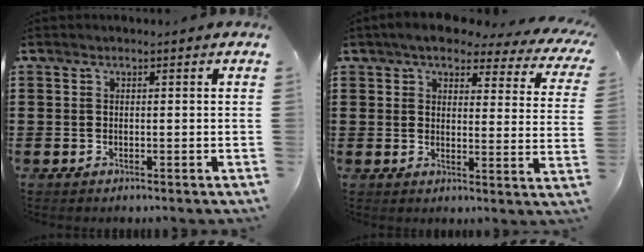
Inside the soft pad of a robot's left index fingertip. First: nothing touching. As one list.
[{"total": 5.1, "force": [4.3, 1.3, 2.3], "torque": [-0.058, -0.020, 0.072]}]